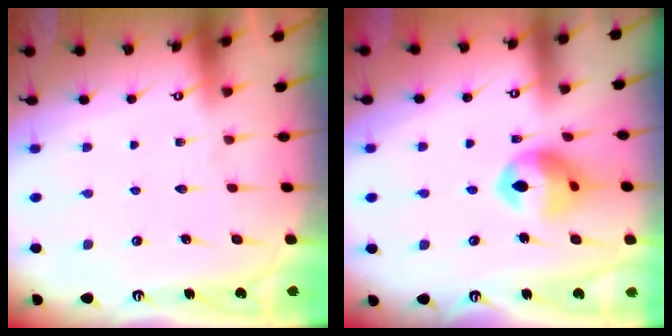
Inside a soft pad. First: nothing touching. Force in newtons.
{"total": 12.3, "press": 12.1, "slide": 2.1}